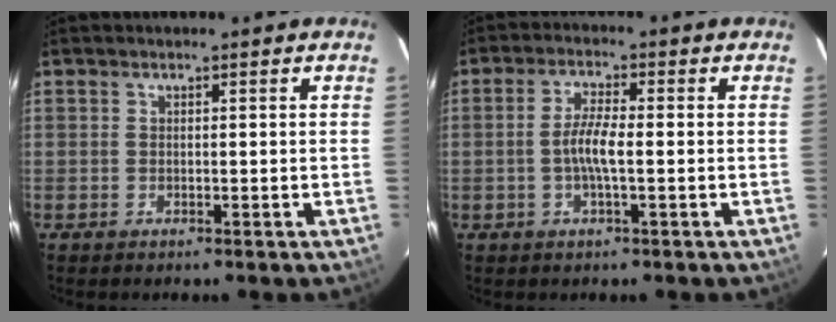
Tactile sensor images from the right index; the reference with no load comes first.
{"total": 4.8, "force": [-0.8, 0.7, 4.6], "torque": [-0.092, 0.003, -0.017]}